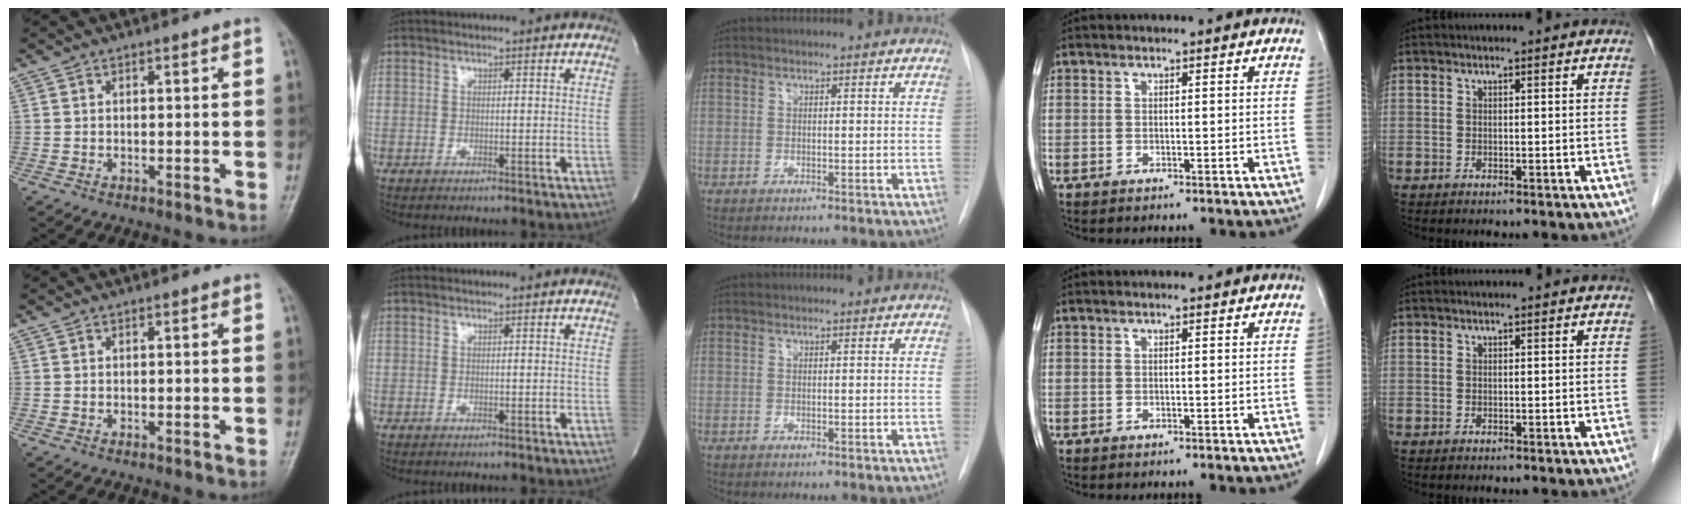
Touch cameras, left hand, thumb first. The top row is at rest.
{}